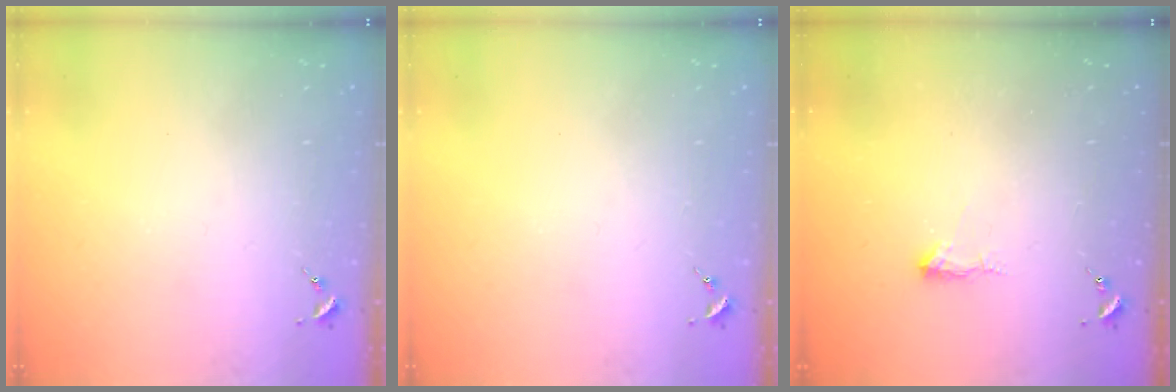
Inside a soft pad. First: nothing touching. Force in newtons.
{"total": 0.0}
{"total": 5.0, "press": 4.9, "slide": 0.7}